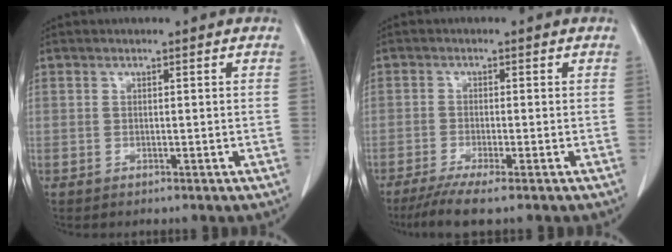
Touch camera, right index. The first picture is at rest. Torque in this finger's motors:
{"motor_torque": [0.52, -0.41, -0.02, 0.05]}